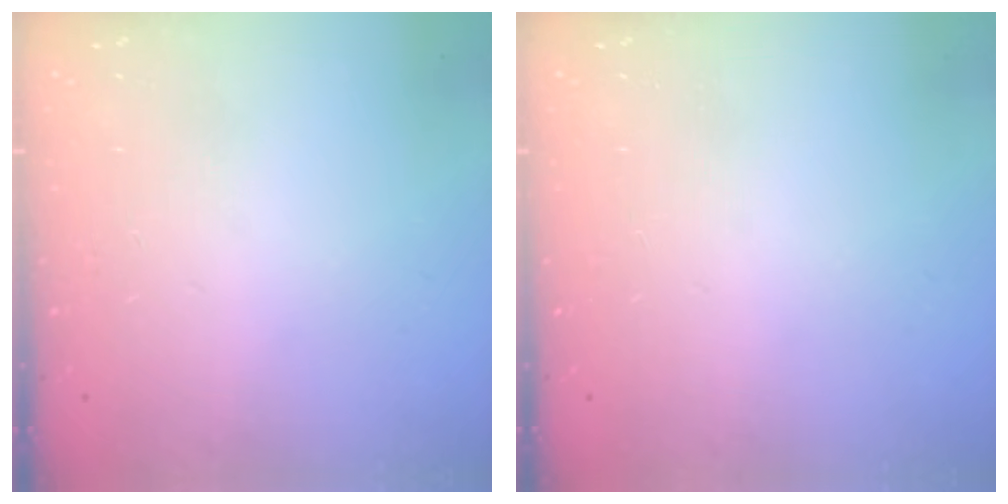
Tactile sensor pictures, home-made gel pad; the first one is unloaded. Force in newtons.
{"total": 0.0}